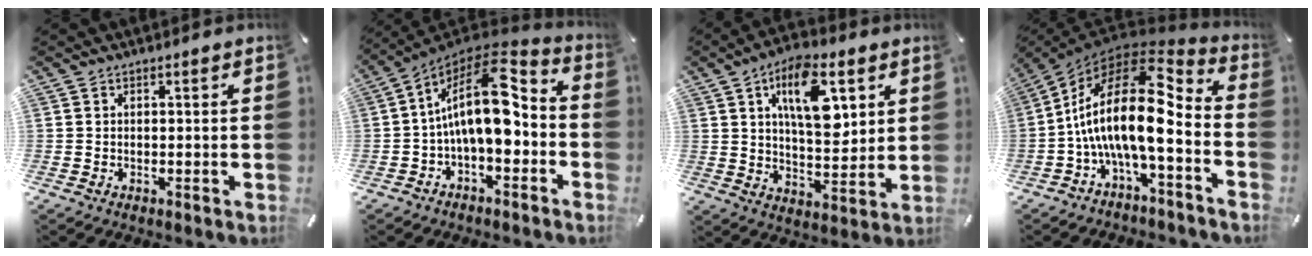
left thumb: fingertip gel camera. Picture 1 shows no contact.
{"total": 17.5, "force": [0.6, 8.8, 15.1], "torque": [-0.292, -0.008, 0.004]}
{"total": 14.9, "force": [6.2, 7.4, 11.3], "torque": [-0.169, -0.013, 0.105]}
{"total": 19.8, "force": [-1.5, 8.0, 18.1], "torque": [-0.359, -0.031, -0.032]}